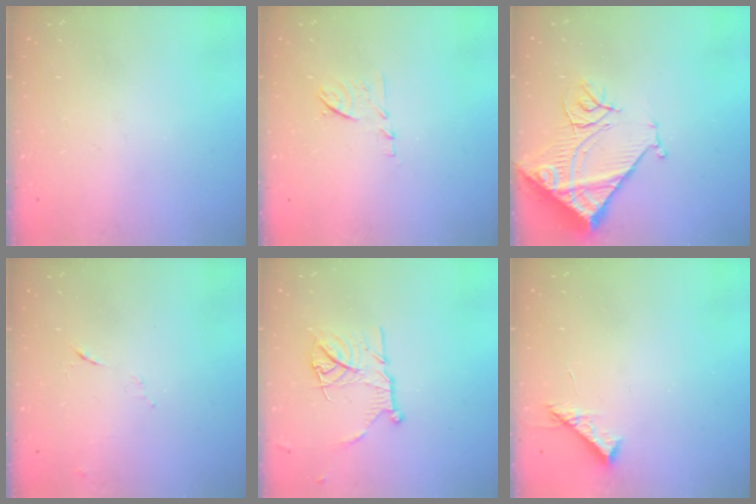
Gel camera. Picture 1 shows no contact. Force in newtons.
{"total": 6.9, "press": 6.8, "slide": 1.0}
{"total": 15.3, "press": 15.2, "slide": 1.8}
{"total": 5.2, "press": 5.1, "slide": 0.8}
{"total": 12.8, "press": 12.8, "slide": 1.1}
{"total": 6.0, "press": 6.0, "slide": 0.5}